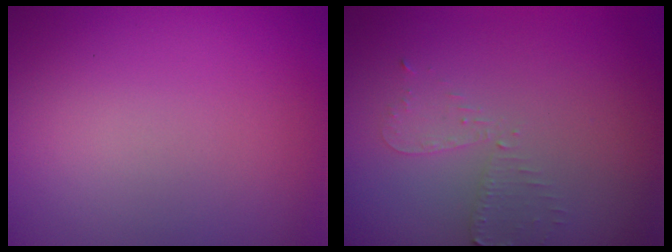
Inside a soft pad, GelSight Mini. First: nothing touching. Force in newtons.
{"total": 1.9, "press": 1.9, "slide": 0.4}